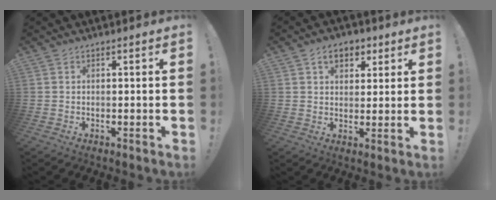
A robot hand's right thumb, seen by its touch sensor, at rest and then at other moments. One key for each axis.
{"total": 7.6, "fx": 3.6, "fy": 5.2, "fz": 4.1, "tx": -0.050, "ty": -0.007, "tz": 0.065}